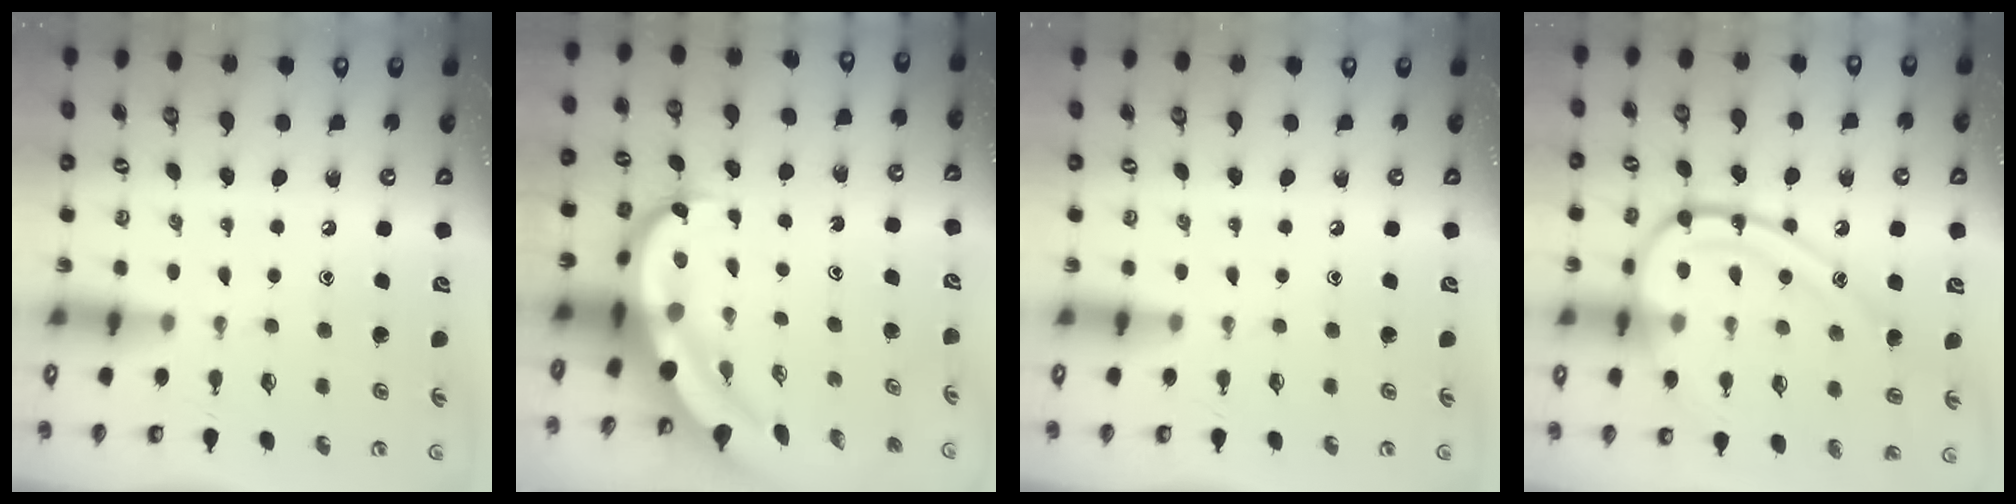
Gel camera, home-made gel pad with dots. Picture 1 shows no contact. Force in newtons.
{"total": 11.9, "press": 11.8, "slide": 1.2}
{"total": 0.0}
{"total": 18.1, "press": 18.0, "slide": 1.7}